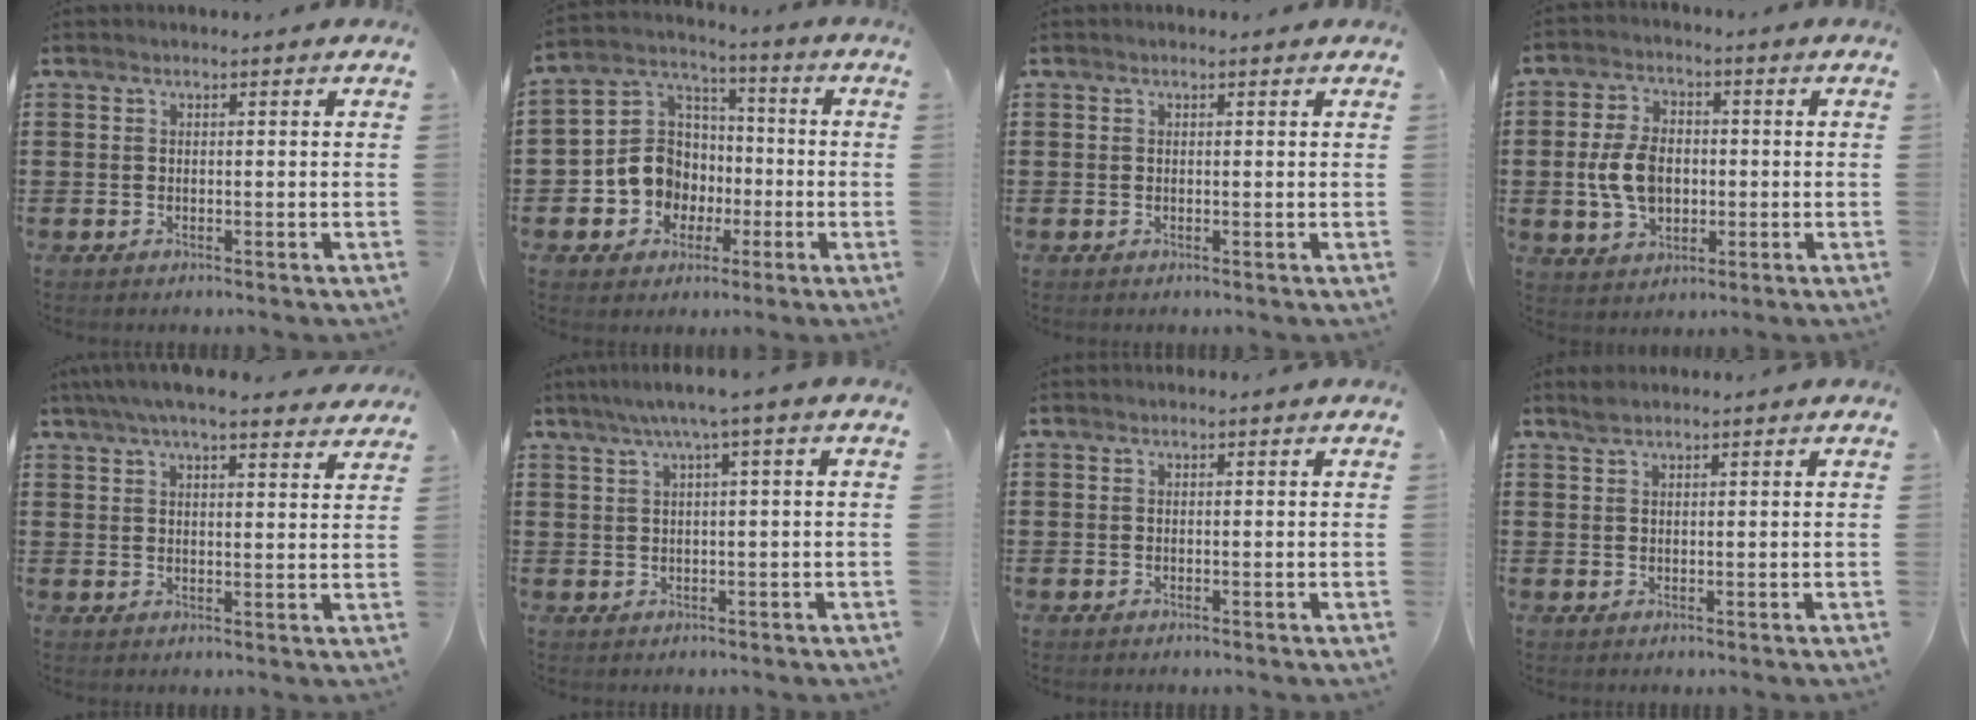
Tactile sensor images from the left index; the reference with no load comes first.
{"total": 9.4, "force": [-2.2, 8.7, 2.7], "torque": [-0.106, 0.010, -0.043]}
{"total": 0.0}
{"total": 7.7, "force": [-0.6, 5.1, 5.7], "torque": [-0.135, 0.008, -0.016]}
{"total": 5.8, "force": [5.0, 0.7, 2.8], "torque": [-0.069, -0.006, 0.092]}
{"total": 3.1, "force": [0.8, -0.3, 3.0], "torque": [-0.055, -0.003, 0.010]}
{"total": 0.0}
{"total": 1.3, "force": [1.1, 0.3, 0.6], "torque": [-0.015, 0.001, 0.020]}